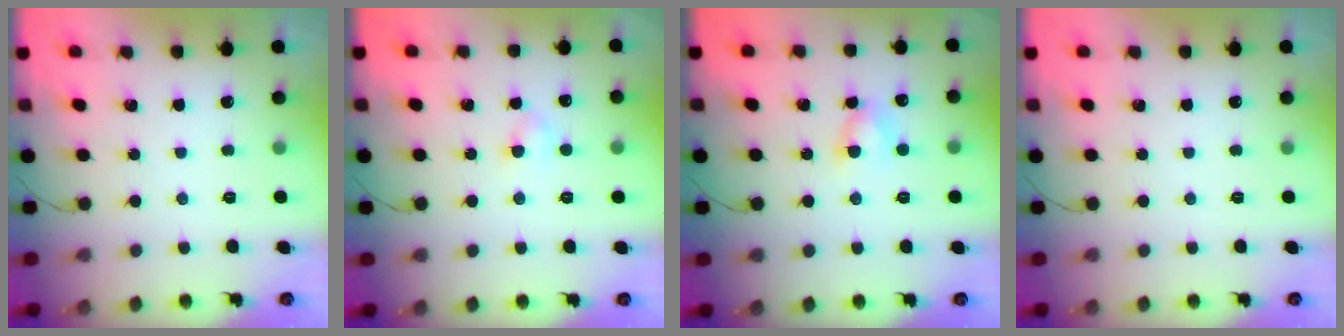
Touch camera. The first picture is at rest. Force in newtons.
{"total": 2.8, "press": 2.6, "slide": 1.2}
{"total": 4.7, "press": 4.6, "slide": 0.5}
{"total": 0.0}